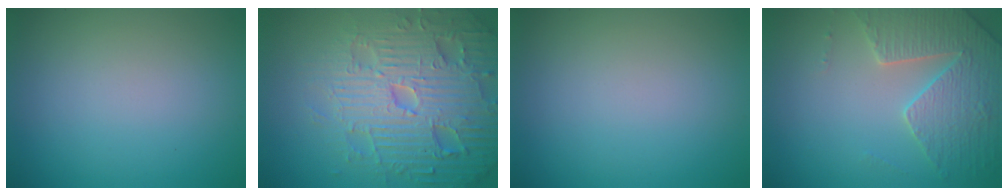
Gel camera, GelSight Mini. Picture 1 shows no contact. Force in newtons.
{"total": 7.8, "press": 7.5, "slide": 1.8}
{"total": 0.0}
{"total": 4.3, "press": 4.1, "slide": 1.1}